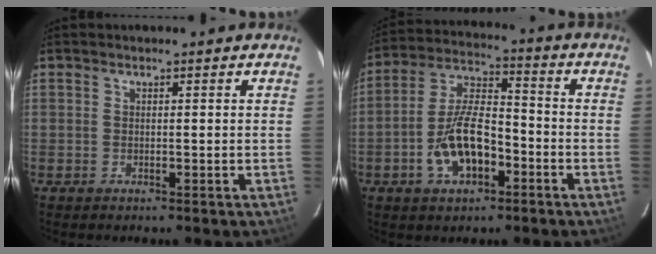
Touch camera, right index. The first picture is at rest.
{"total": 11.6, "force": [-4.7, 5.5, 9.1], "torque": [-0.185, 0.014, -0.077]}